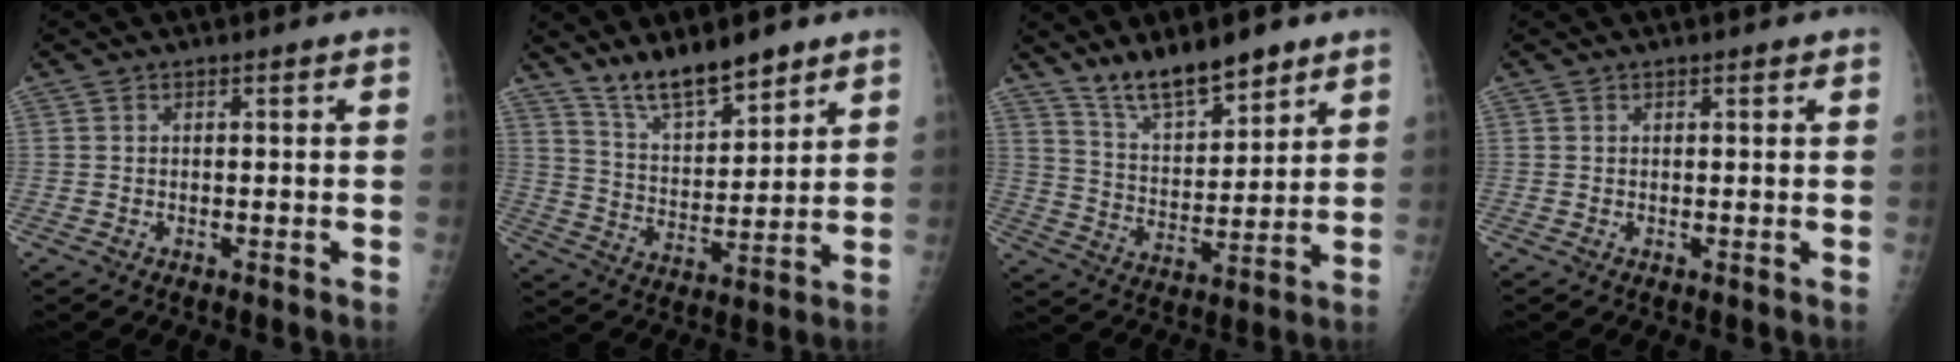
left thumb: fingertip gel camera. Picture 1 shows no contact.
{"total": 11.1, "force": [8.9, 3.3, 5.6], "torque": [-0.079, -0.061, 0.169]}
{"total": 11.5, "force": [9.2, 3.6, 6.0], "torque": [-0.082, -0.061, 0.171]}
{"total": 0.6, "force": [0.4, 0.2, 0.4], "torque": [-0.006, -0.001, 0.004]}